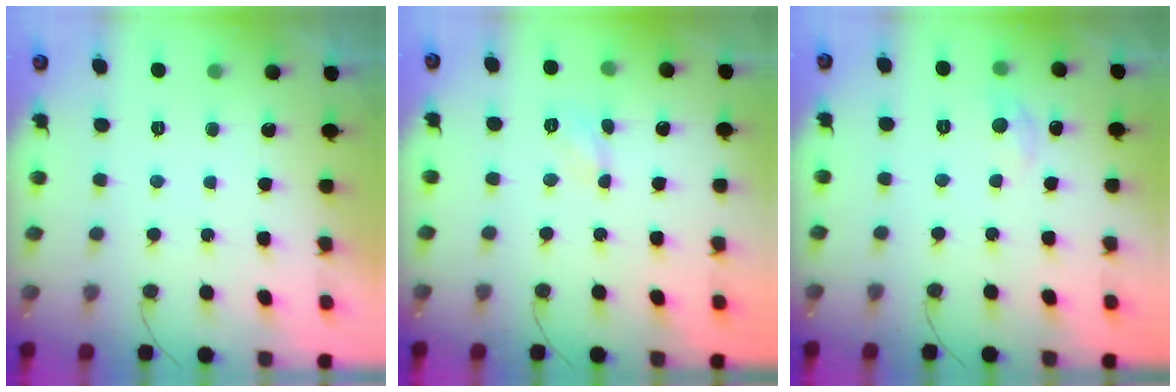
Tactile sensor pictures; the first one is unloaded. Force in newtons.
{"total": 3.8, "press": 3.7, "slide": 0.5}
{"total": 5.6, "press": 5.5, "slide": 0.8}